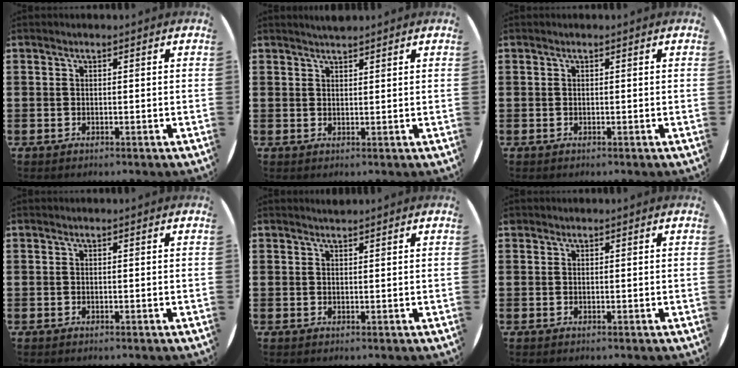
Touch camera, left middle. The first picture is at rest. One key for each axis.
{"total": 1.6, "fx": 1.6, "fy": 0.0, "fz": 0.2, "tx": -0.004, "ty": 0.001, "tz": 0.030}
{"total": 0.0}
{"total": 0.0}
{"total": 0.8, "fx": 0.8, "fy": -0.1, "fz": 0.0, "tx": 0.000, "ty": 0.000, "tz": 0.017}
{"total": 0.0}